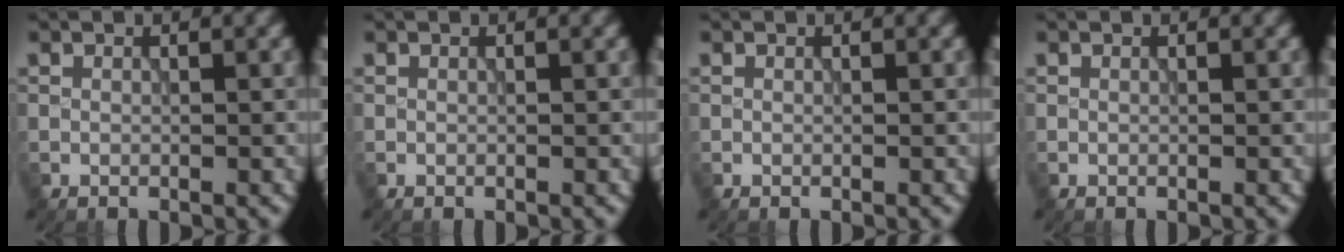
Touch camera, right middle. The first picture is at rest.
{"total": 0.0}
{"total": 0.0}
{"total": 0.0}